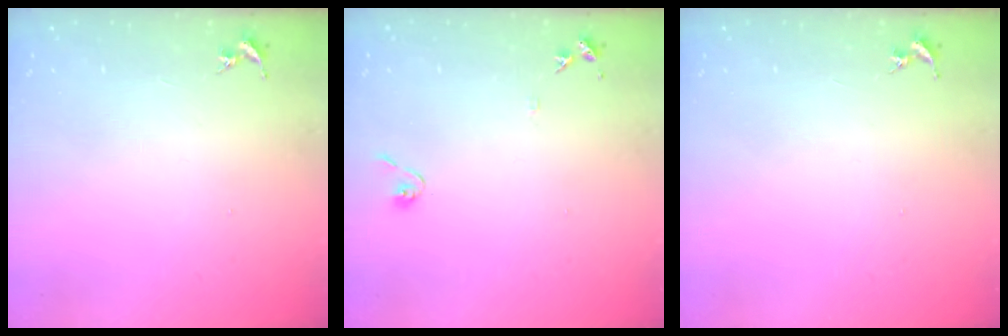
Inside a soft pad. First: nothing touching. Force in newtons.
{"total": 6.8, "press": 6.8, "slide": 0.6}
{"total": 0.0}